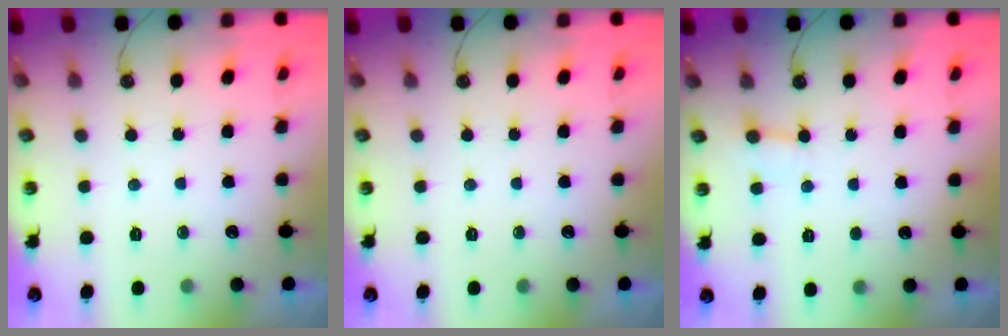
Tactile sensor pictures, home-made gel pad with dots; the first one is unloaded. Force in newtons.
{"total": 0.0}
{"total": 3.8, "press": 3.8, "slide": 0.4}